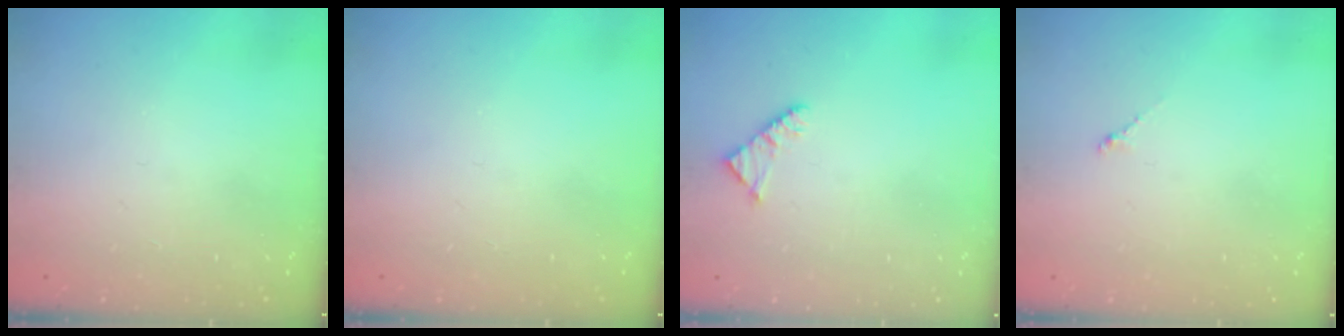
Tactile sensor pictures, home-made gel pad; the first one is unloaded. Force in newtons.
{"total": 0.0}
{"total": 2.3, "press": 2.3, "slide": 0.4}
{"total": 0.8, "press": 0.6, "slide": 0.4}